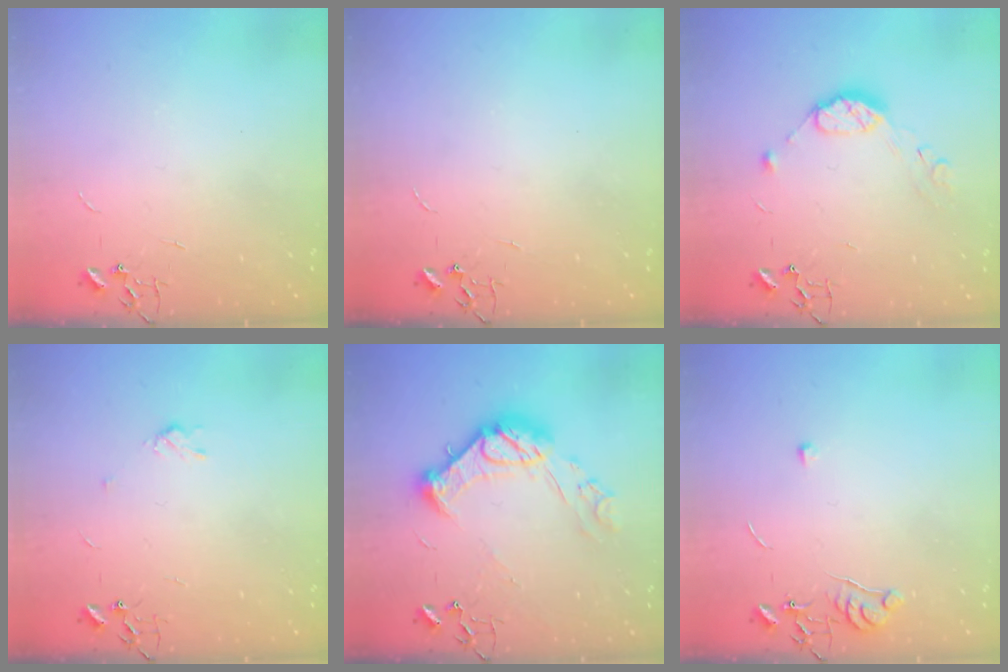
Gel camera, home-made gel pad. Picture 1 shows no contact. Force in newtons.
{"total": 0.0}
{"total": 9.2, "press": 9.2, "slide": 0.7}
{"total": 3.7, "press": 3.7, "slide": 0.6}
{"total": 15.4, "press": 15.4, "slide": 0.9}
{"total": 6.2, "press": 6.2, "slide": 0.7}